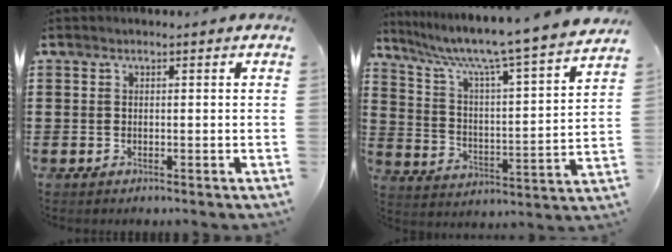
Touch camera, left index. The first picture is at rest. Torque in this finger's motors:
{"motor_torque": [1.57, -0.57, 0.38, 0.21]}